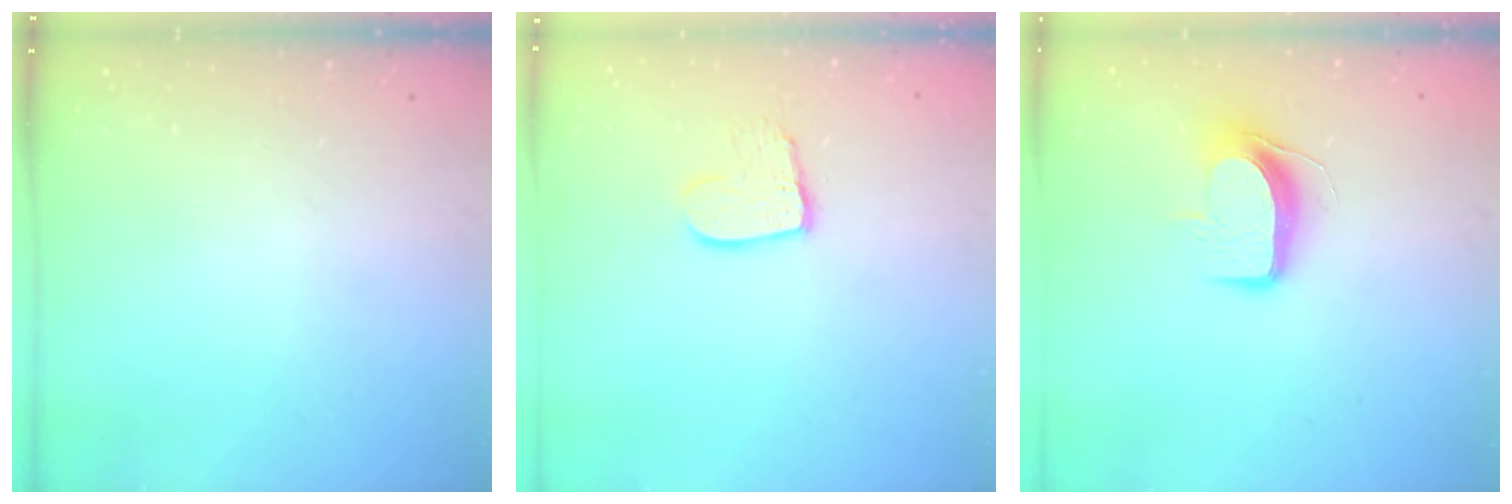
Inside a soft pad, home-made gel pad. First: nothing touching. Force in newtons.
{"total": 9.5, "press": 9.5, "slide": 0.7}
{"total": 9.2, "press": 9.1, "slide": 0.9}